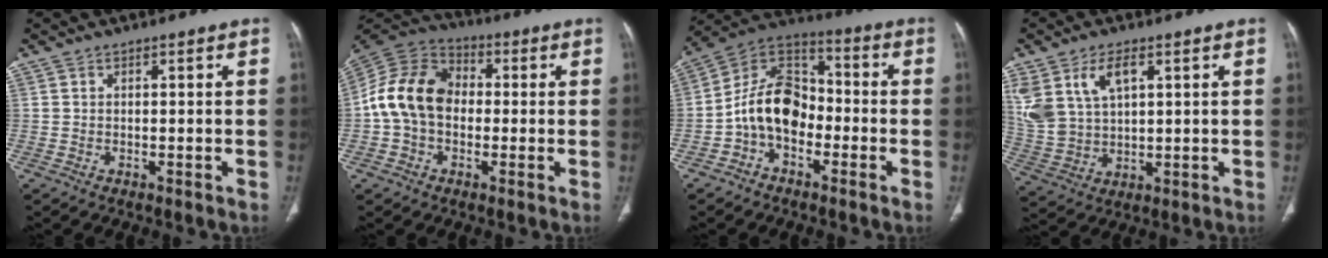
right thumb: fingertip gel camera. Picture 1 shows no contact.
{"total": 14.0, "force": [-0.5, 10.5, 9.2], "torque": [-0.163, 0.036, -0.020]}
{"total": 12.5, "force": [-3.3, 8.6, 8.4], "torque": [-0.131, 0.054, -0.075]}
{"total": 12.0, "force": [5.1, 7.0, 8.2], "torque": [-0.175, -0.010, 0.117]}